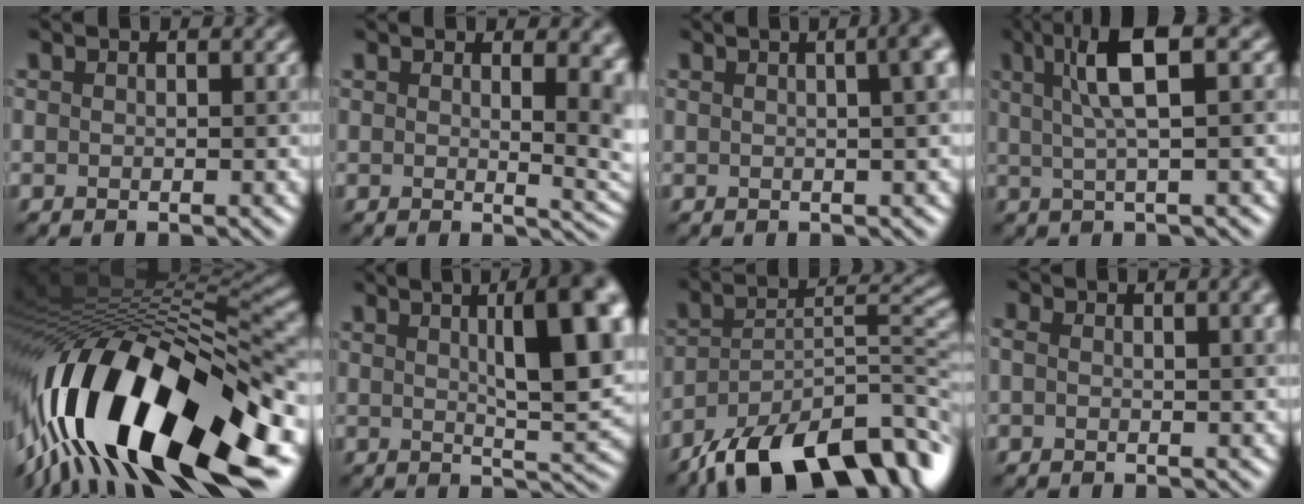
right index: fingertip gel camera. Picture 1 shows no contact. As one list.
[{"total": 8.5, "force": [1.8, 4.5, 7.0], "torque": [-0.016, 0.005, 0.021]}, {"total": 6.7, "force": [1.5, 3.1, 5.8], "torque": [-0.016, 0.047, -0.012]}, {"total": 5.7, "force": [1.9, 1.1, 5.3], "torque": [-0.088, 0.013, 0.032]}, {"total": 18.2, "force": [-7.0, 6.7, 15.4], "torque": [-0.264, 0.023, -0.130]}, {"total": 10.7, "force": [2.8, 3.0, 9.9], "torque": [-0.103, 0.011, 0.037]}, {"total": 14.0, "force": [-9.6, 5.0, 8.8], "torque": [-0.149, 0.009, -0.175]}, {"total": 4.9, "force": [1.1, 2.6, 3.9], "torque": [-0.023, 0.027, -0.023]}]